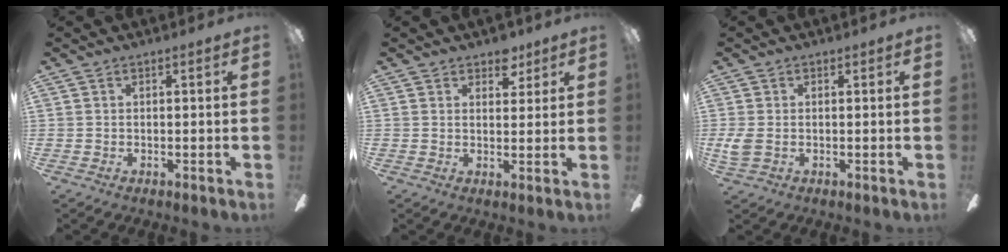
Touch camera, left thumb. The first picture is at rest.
{"total": 4.9, "force": [3.7, 2.8, 1.5], "torque": [0.002, -0.018, 0.063]}
{"total": 3.8, "force": [-0.1, 2.6, 2.7], "torque": [-0.060, -0.003, -0.007]}